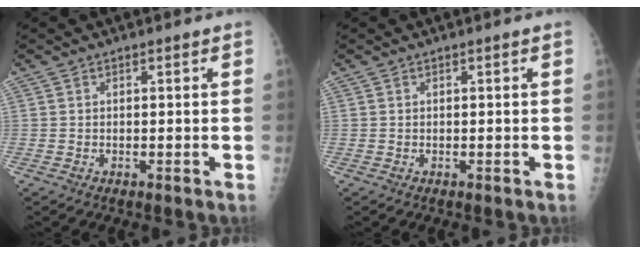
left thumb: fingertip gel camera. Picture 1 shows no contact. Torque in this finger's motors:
{"motor_torque": [-0.09, -0.09, 0.01, 0.15, 0.02]}